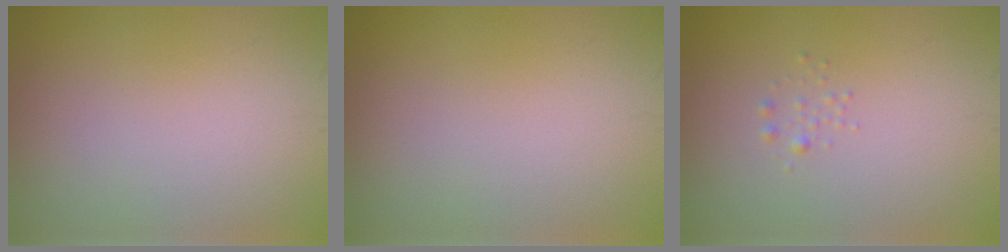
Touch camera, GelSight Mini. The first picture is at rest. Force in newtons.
{"total": 0.0}
{"total": 0.7, "press": 0.7, "slide": 0.0}